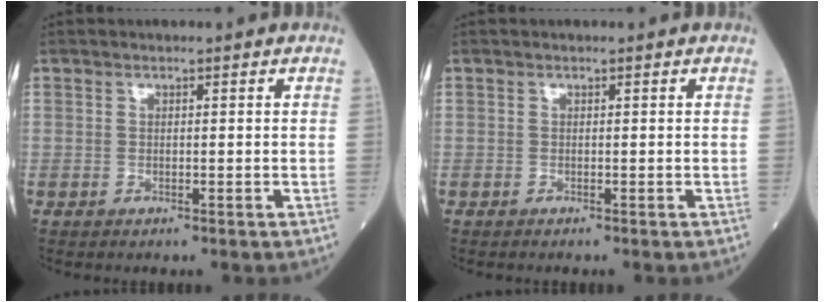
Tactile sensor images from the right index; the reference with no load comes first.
{"total": 0.0}